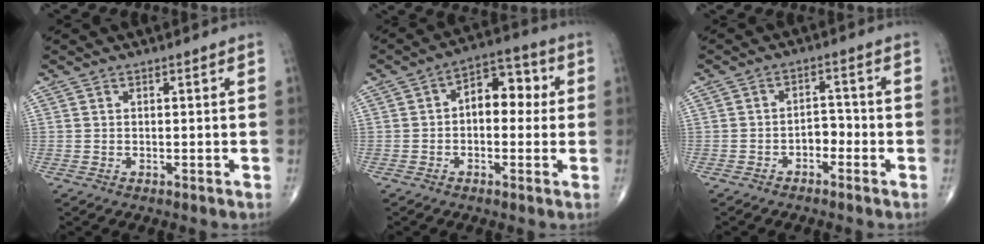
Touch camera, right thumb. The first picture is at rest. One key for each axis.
{"total": 8.8, "fx": 0.7, "fy": 5.6, "fz": 6.8, "tx": -0.063, "ty": 0.031, "tz": 0.000}
{"total": 3.3, "fx": -1.7, "fy": 2.1, "fz": 1.9, "tx": -0.013, "ty": 0.025, "tz": -0.032}